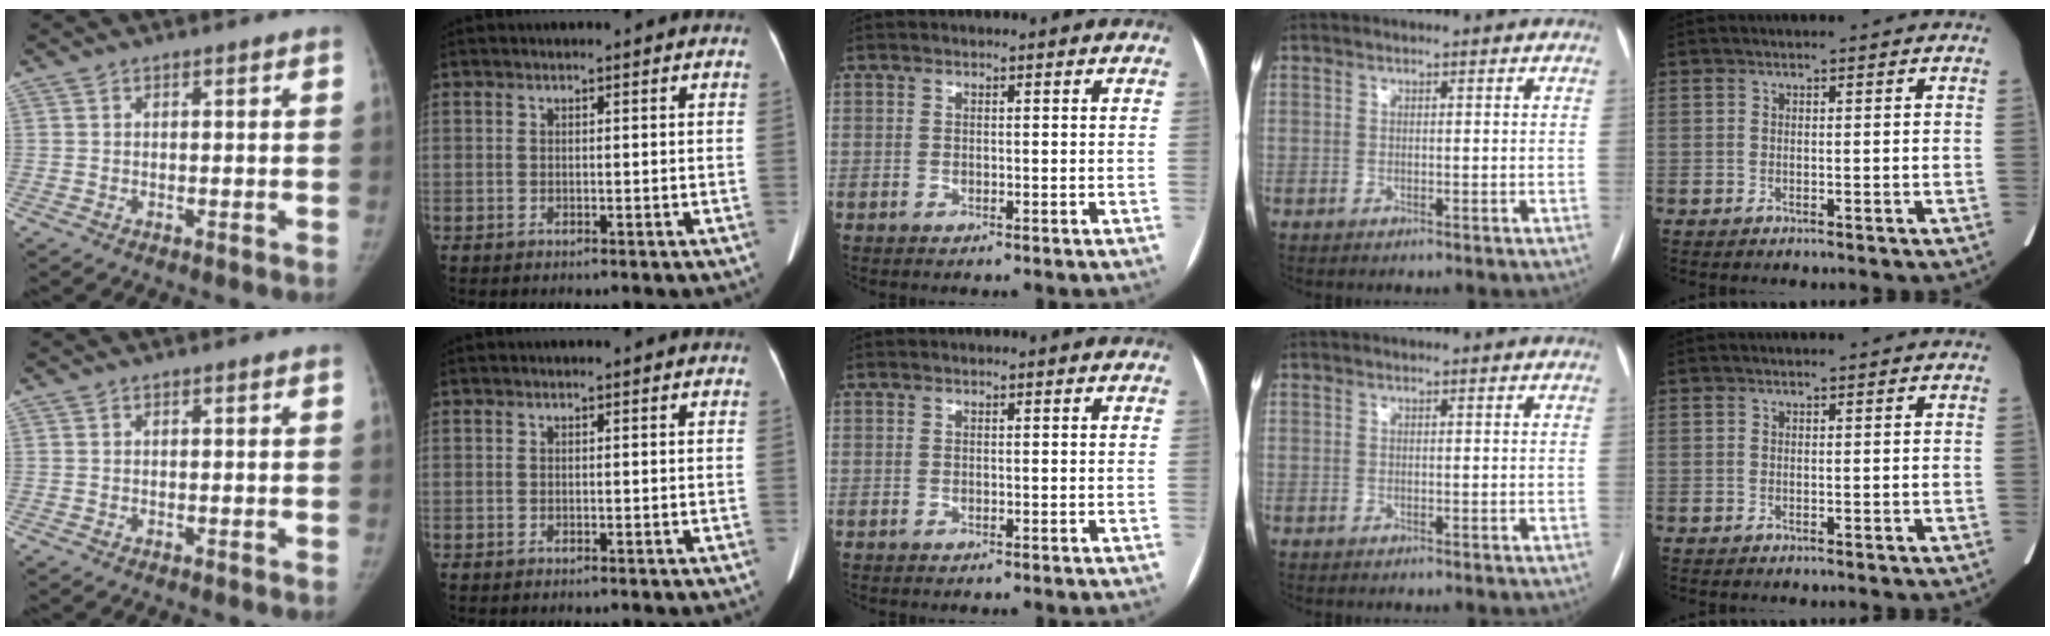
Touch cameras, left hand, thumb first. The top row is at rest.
{}